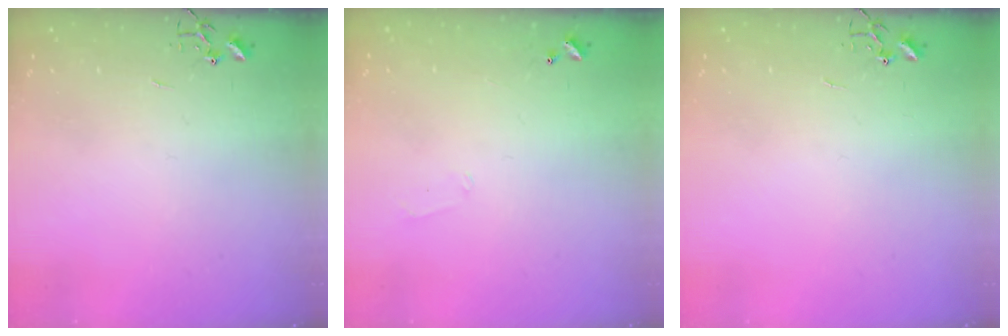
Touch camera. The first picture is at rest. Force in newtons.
{"total": 5.0, "press": 5.0, "slide": 0.9}
{"total": 0.0}